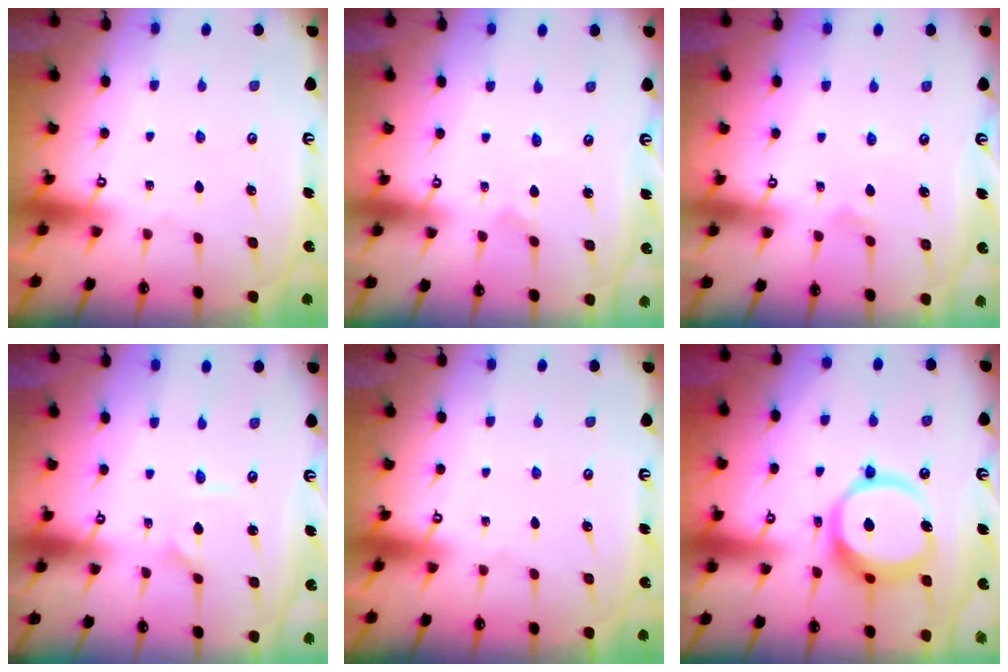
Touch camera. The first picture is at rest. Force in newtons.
{"total": 0.6, "press": 0.6, "slide": 0.0}
{"total": 3.9, "press": 3.8, "slide": 0.4}
{"total": 1.0, "press": 1.0, "slide": 0.0}
{"total": 0.0}
{"total": 13.4, "press": 13.3, "slide": 1.6}